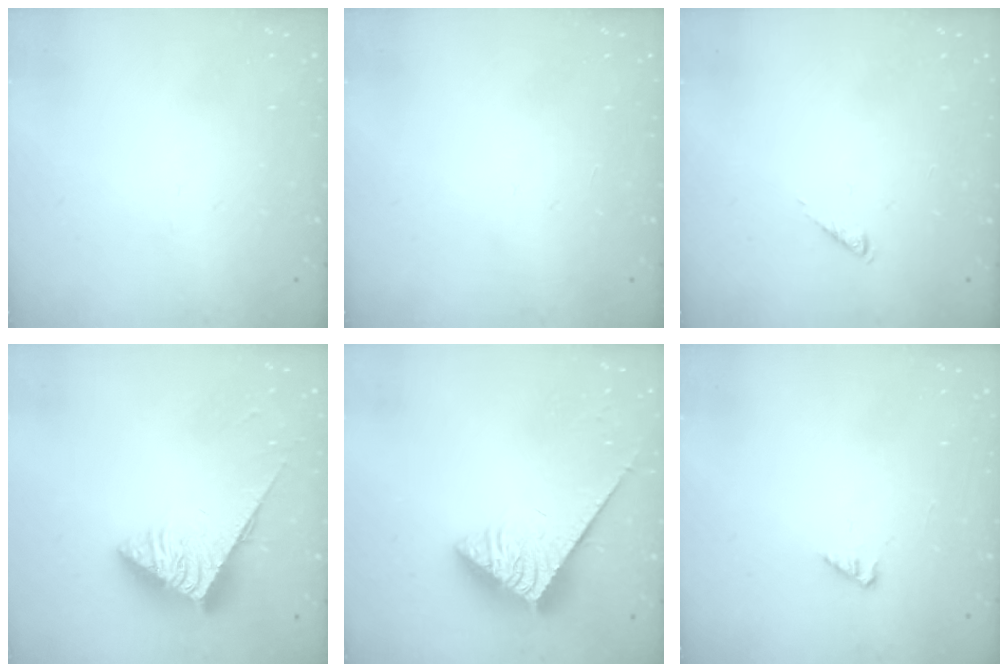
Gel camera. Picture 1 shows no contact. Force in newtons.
{"total": 0.0}
{"total": 0.0}
{"total": 5.9, "press": 5.9, "slide": 0.2}
{"total": 3.8, "press": 3.8, "slide": 0.4}
{"total": 2.4, "press": 2.4, "slide": 0.2}